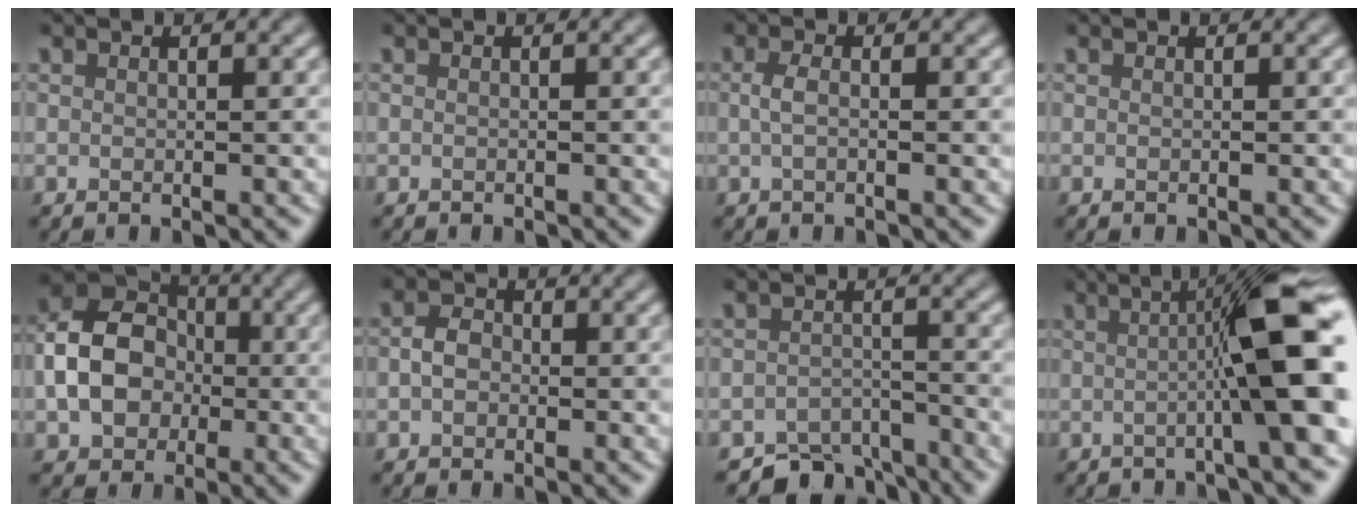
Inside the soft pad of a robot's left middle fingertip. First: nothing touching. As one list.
[{"total": 0.0}, {"total": 1.4, "force": [-0.1, 0.5, 1.3], "torque": [-0.029, 0.001, -0.004]}, {"total": 0.0}, {"total": 7.6, "force": [-1.1, 5.8, 4.7], "torque": [-0.092, 0.006, -0.029]}, {"total": 2.1, "force": [-0.5, 1.7, 1.2], "torque": [-0.019, 0.003, -0.017]}, {"total": 4.6, "force": [-4.0, 2.0, 1.3], "torque": [-0.010, -0.008, -0.068]}, {"total": 8.9, "force": [0.0, 1.2, 8.8], "torque": [-0.115, 0.007, -0.008]}]